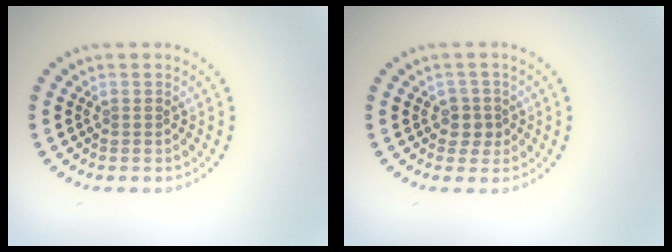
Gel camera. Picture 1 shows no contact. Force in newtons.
{"total": 1.8, "press": 1.5, "slide": 1.0}